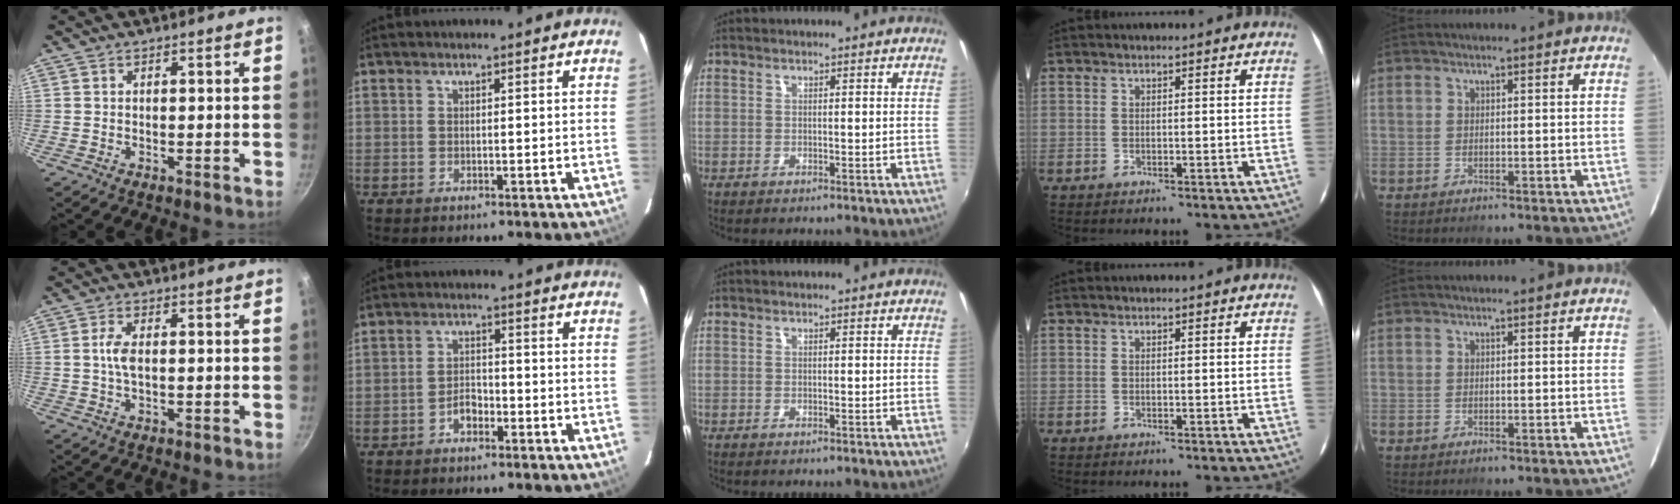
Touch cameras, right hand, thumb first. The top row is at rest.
{"thumb": {"total": 3.6, "force": [0.2, 1.6, 3.2], "torque": [-0.072, 0.005, 0.001]}, "index": {"total": 3.1, "force": [-1.9, 1.7, 1.7], "torque": [-0.035, 0.008, -0.032]}}